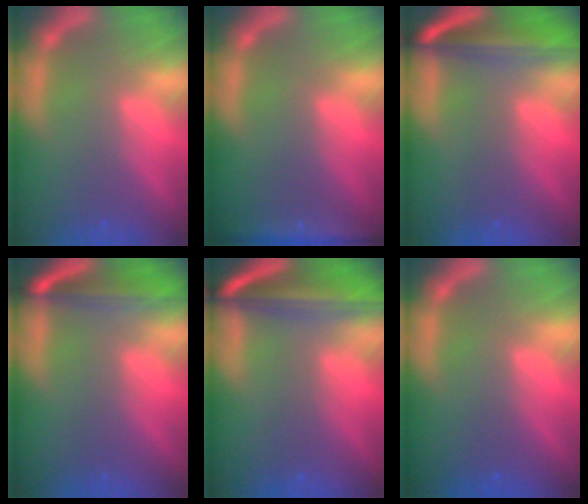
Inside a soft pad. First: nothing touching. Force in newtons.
{"total": 4.0}
{"total": 8.5}
{"total": 6.0}
{"total": 10.1}
{"total": 0.0}